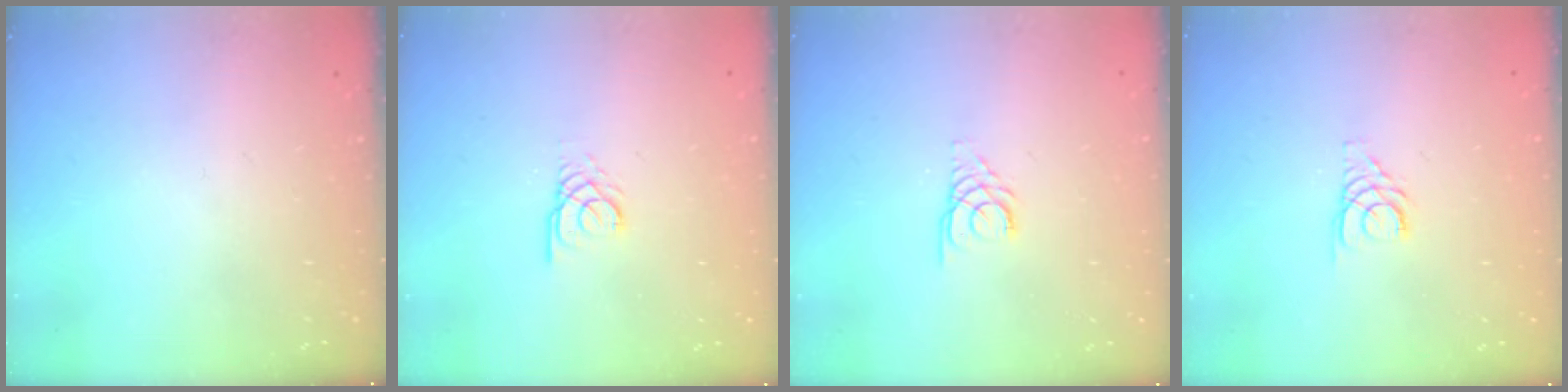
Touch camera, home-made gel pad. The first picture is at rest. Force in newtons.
{"total": 2.2, "press": 2.1, "slide": 0.2}
{"total": 3.1, "press": 3.0, "slide": 0.2}
{"total": 4.2, "press": 4.2, "slide": 0.4}